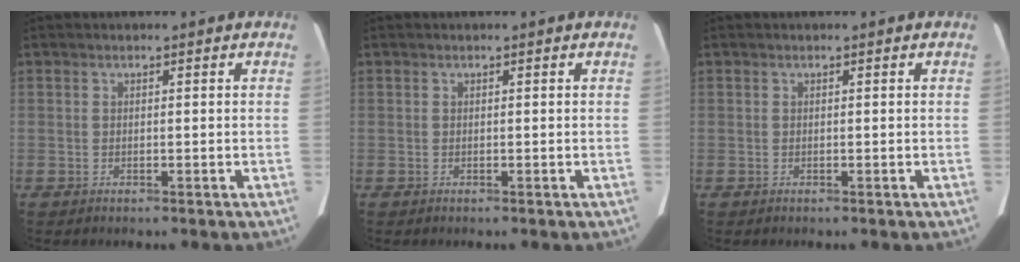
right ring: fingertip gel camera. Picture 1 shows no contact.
{"total": 0.0}
{"total": 0.0}